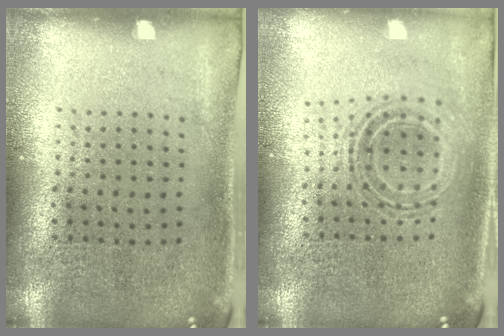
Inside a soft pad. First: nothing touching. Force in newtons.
{"total": 0.7, "press": 0.7, "slide": 0.2}